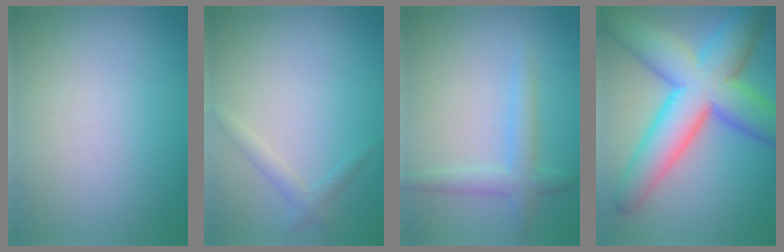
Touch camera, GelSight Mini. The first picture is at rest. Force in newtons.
{"total": 1.3, "press": 1.3, "slide": 0.1}
{"total": 2.4, "press": 2.4, "slide": 0.1}
{"total": 11.3, "press": 11.3, "slide": 0.5}